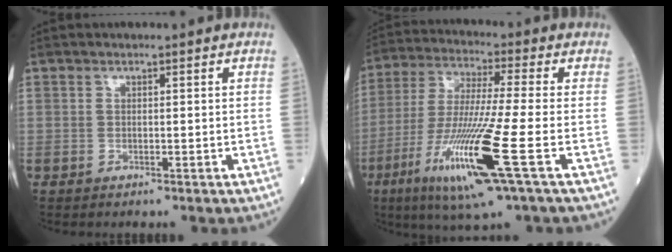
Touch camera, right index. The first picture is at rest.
{"total": 15.8, "force": [-6.0, -0.4, 14.6], "torque": [-0.304, -0.031, -0.115]}